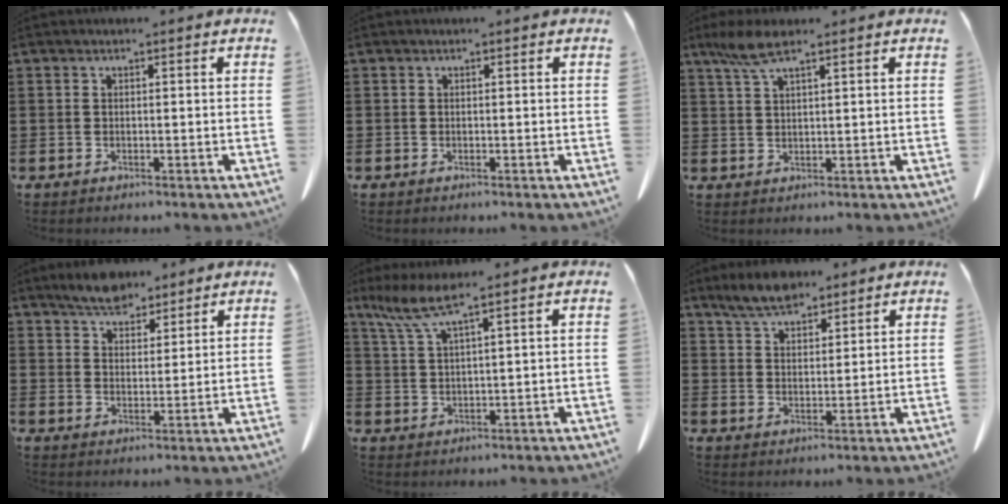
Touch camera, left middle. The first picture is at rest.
{"total": 0.0}
{"total": 5.1, "force": [3.3, 1.1, 3.8], "torque": [-0.087, 0.000, 0.057]}
{"total": 5.7, "force": [5.2, 1.9, 1.3], "torque": [-0.042, -0.013, 0.099]}
{"total": 6.1, "force": [4.0, 0.5, 4.5], "torque": [-0.115, -0.016, 0.066]}
{"total": 5.9, "force": [5.1, 2.2, 2.2], "torque": [-0.059, -0.005, 0.095]}